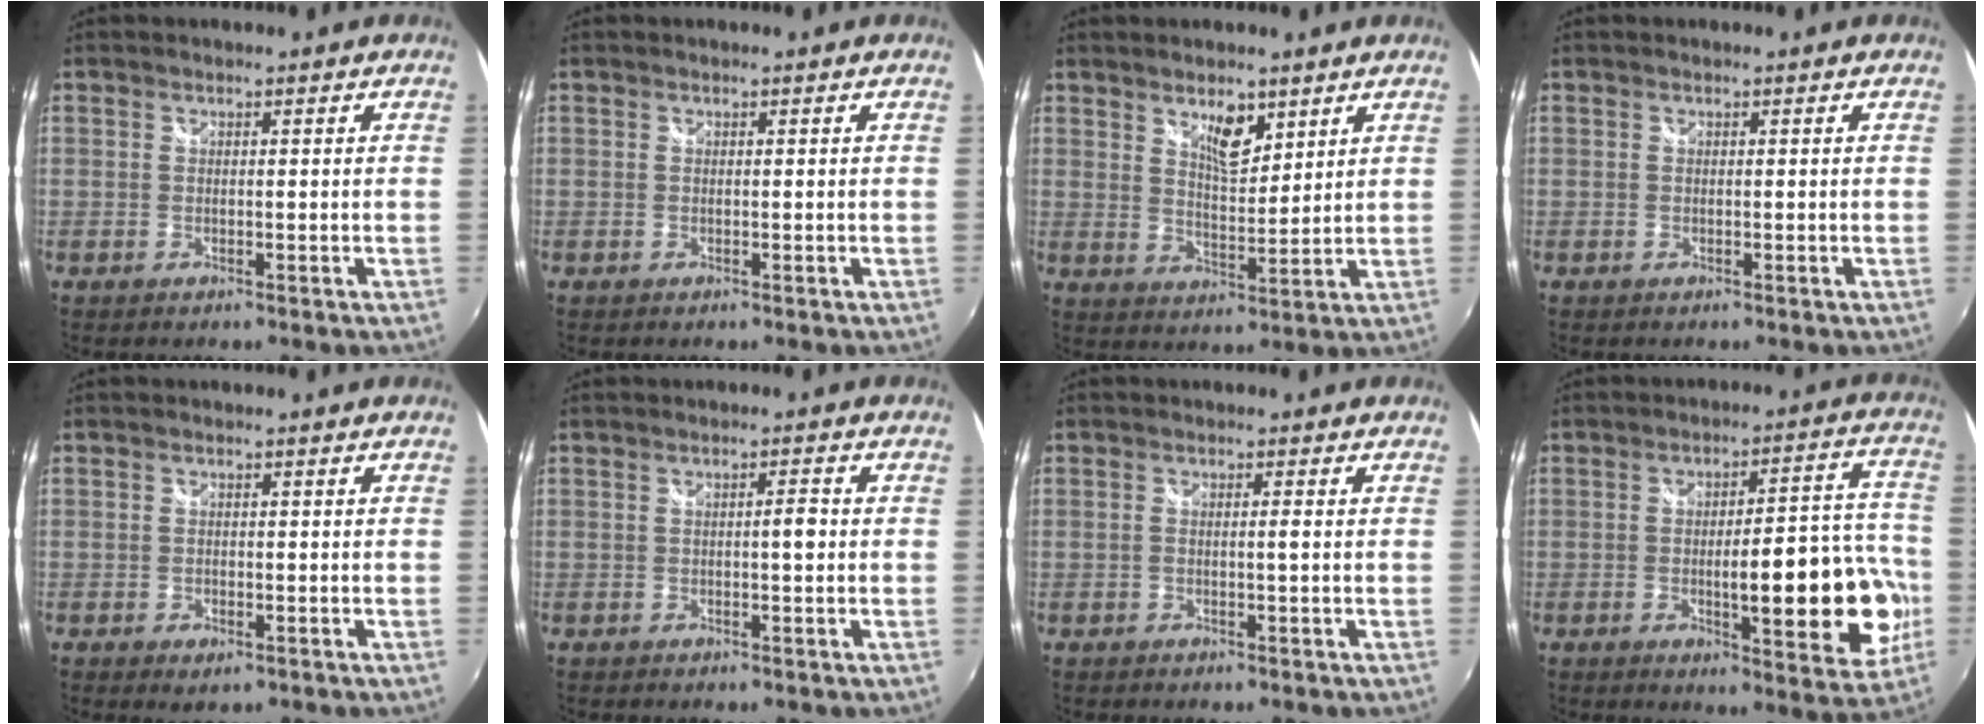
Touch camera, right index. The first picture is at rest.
{"total": 0.0}
{"total": 6.1, "force": [4.0, 2.3, 4.0], "torque": [-0.061, -0.001, 0.069]}
{"total": 0.0}
{"total": 2.4, "force": [-1.4, 1.4, 1.4], "torque": [-0.031, -0.008, -0.022]}
{"total": 1.7, "force": [-0.1, 0.4, 1.7], "torque": [-0.023, 0.009, 0.001]}
{"total": 0.9, "force": [-0.2, -0.3, 0.8], "torque": [-0.012, 0.005, -0.002]}
{"total": 16.3, "force": [-4.1, 3.8, 15.4], "torque": [-0.212, 0.001, -0.048]}